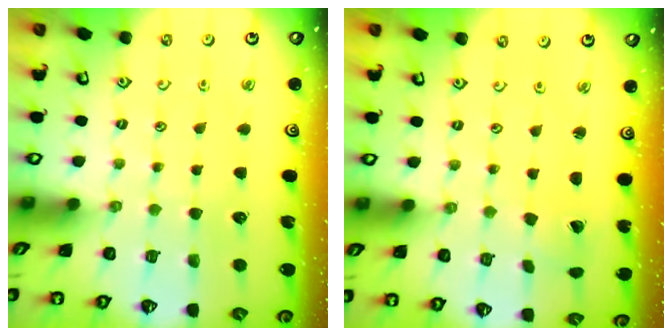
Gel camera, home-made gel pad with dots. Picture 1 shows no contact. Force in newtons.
{"total": 0.0}